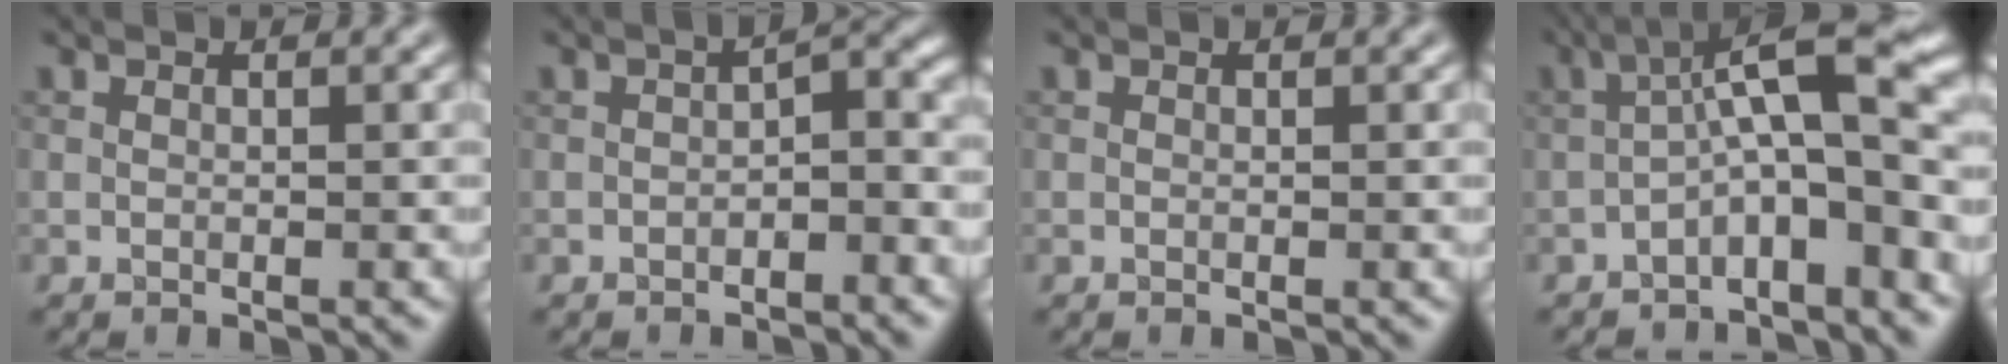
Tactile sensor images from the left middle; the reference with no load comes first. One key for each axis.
{"total": 2.8, "fx": -1.2, "fy": 1.2, "fz": 2.2, "tx": -0.032, "ty": 0.011, "tz": -0.024}
{"total": 0.0}
{"total": 8.6, "fx": -2.3, "fy": 2.3, "fz": 8.0, "tx": -0.120, "ty": 0.033, "tz": -0.049}